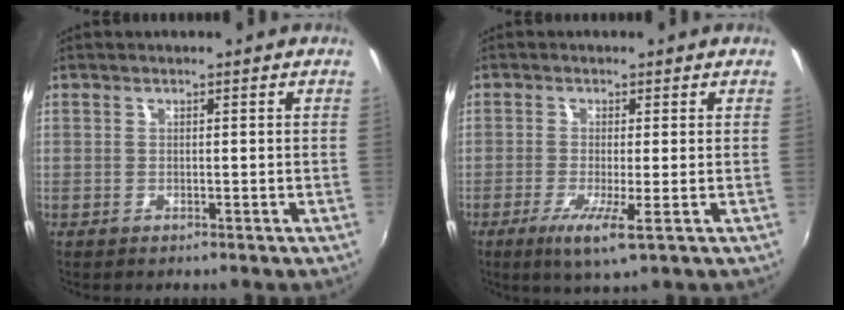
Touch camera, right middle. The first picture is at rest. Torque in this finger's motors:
{"motor_torque": [0.65, -1.49, 0.02, 0.02]}